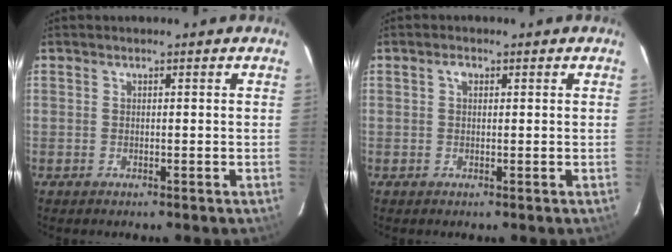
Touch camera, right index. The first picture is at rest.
{"total": 1.3, "force": [0.4, 1.0, 0.8], "torque": [-0.014, 0.008, 0.005]}